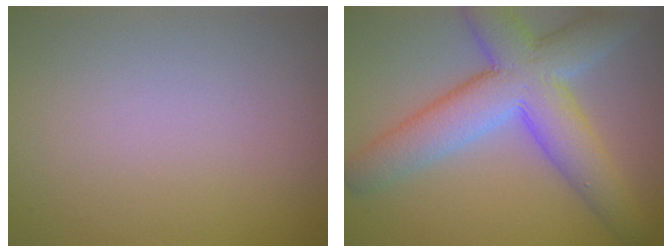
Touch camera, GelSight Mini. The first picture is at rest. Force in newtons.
{"total": 9.0, "press": 8.9, "slide": 0.8}